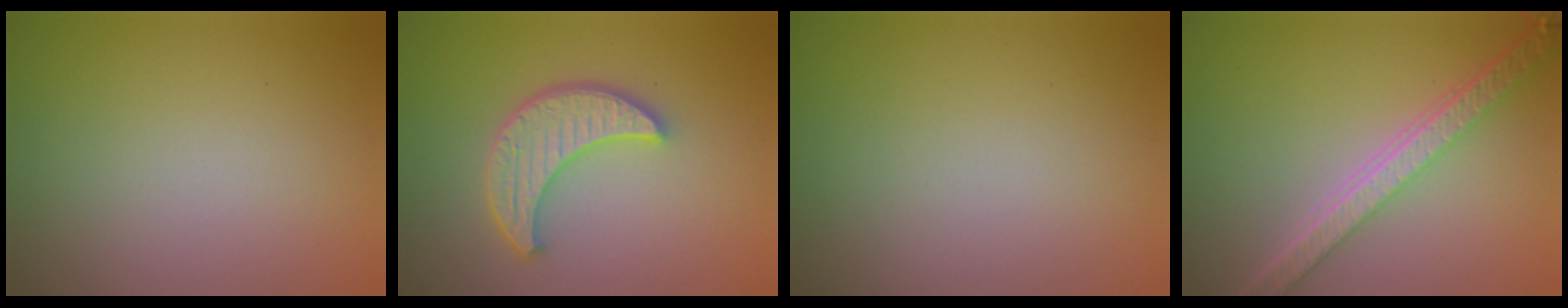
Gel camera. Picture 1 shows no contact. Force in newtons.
{"total": 4.7, "press": 4.1, "slide": 2.4}
{"total": 0.0}
{"total": 5.9, "press": 4.5, "slide": 3.8}